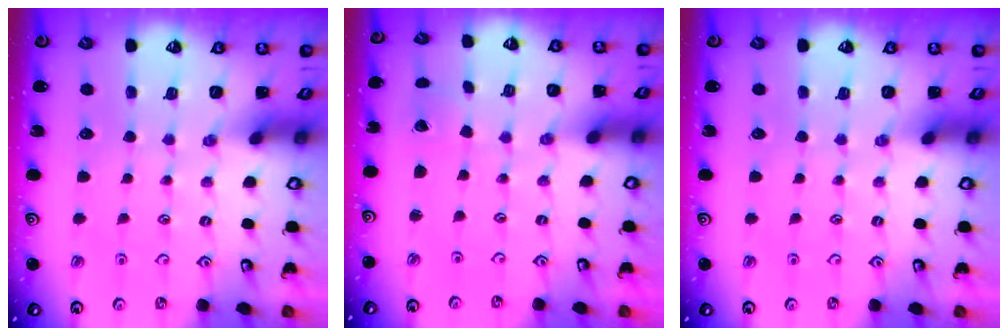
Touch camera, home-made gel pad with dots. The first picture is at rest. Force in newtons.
{"total": 1.0, "press": 1.0, "slide": 0.1}
{"total": 0.0}